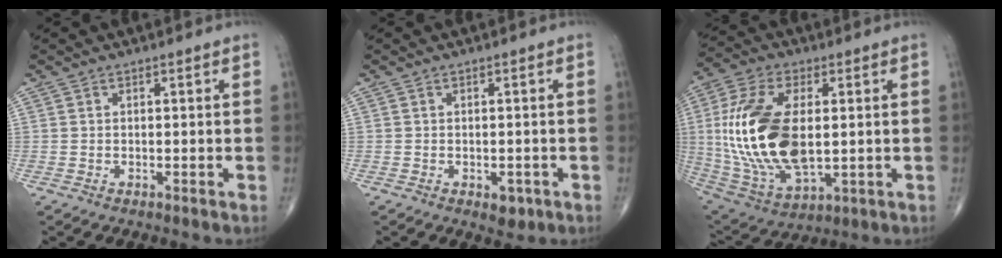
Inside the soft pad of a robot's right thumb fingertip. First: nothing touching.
{"total": 2.5, "force": [-1.1, 1.5, 1.7], "torque": [-0.008, 0.000, -0.009]}
{"total": 22.3, "force": [1.2, 11.4, 19.2], "torque": [-0.403, -0.015, 0.032]}